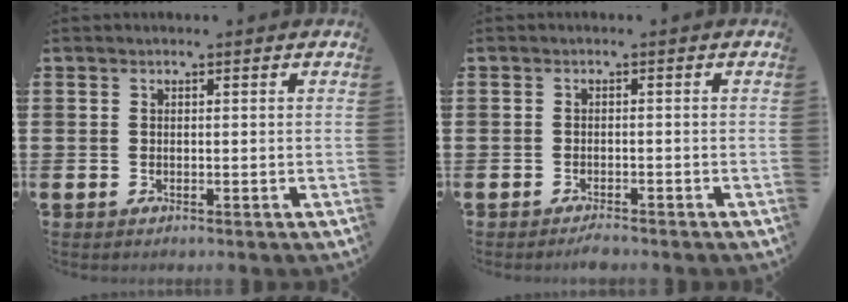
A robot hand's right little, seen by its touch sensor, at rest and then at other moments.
{"total": 1.1, "force": [-1.1, 0.1, 0.3], "torque": [-0.009, -0.001, -0.021]}